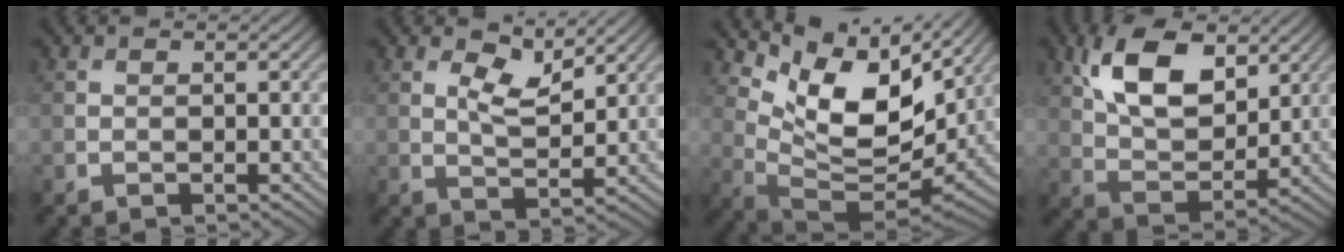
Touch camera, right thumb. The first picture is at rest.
{"total": 4.8, "force": [2.9, 1.8, 3.4], "torque": [-0.074, -0.005, 0.053]}
{"total": 10.8, "force": [5.5, 5.2, 7.6], "torque": [-0.152, -0.009, 0.115]}
{"total": 11.3, "force": [5.2, 6.0, 8.0], "torque": [-0.167, 0.007, 0.101]}